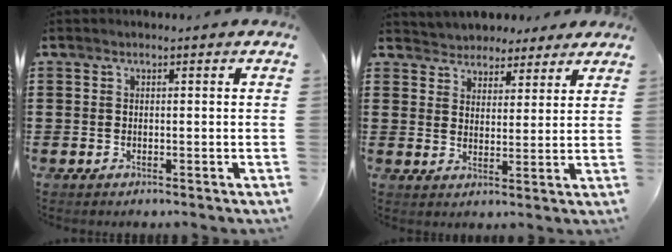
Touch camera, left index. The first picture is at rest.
{"total": 3.9, "force": [3.5, 1.5, -0.6], "torque": [-0.008, -0.011, 0.064]}